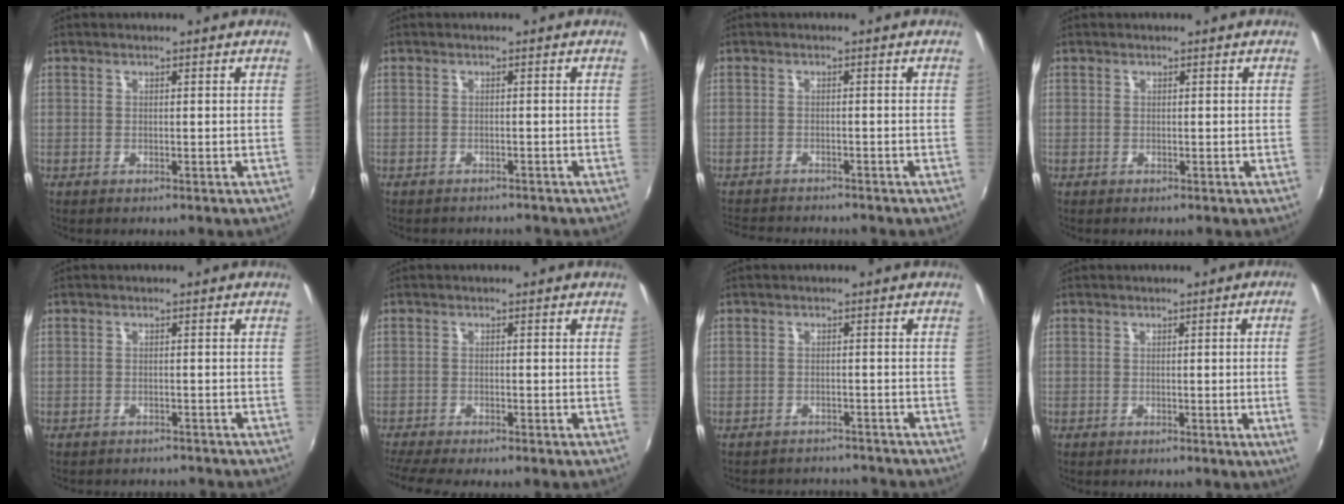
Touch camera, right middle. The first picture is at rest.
{"total": 3.0, "force": [-2.8, 0.7, 0.7], "torque": [-0.021, -0.012, -0.041]}
{"total": 6.7, "force": [-6.3, 1.2, 1.9], "torque": [-0.055, -0.014, -0.101]}
{"total": 0.0}
{"total": 4.4, "force": [-4.0, 1.5, 1.0], "torque": [-0.031, -0.006, -0.057]}
{"total": 5.7, "force": [-5.0, 0.0, 2.6], "torque": [-0.071, -0.023, -0.086]}
{"total": 6.7, "force": [-6.2, 2.5, 1.1], "torque": [-0.032, 0.013, -0.084]}
{"total": 4.9, "force": [0.1, -2.2, 4.4], "torque": [-0.067, -0.008, 0.005]}